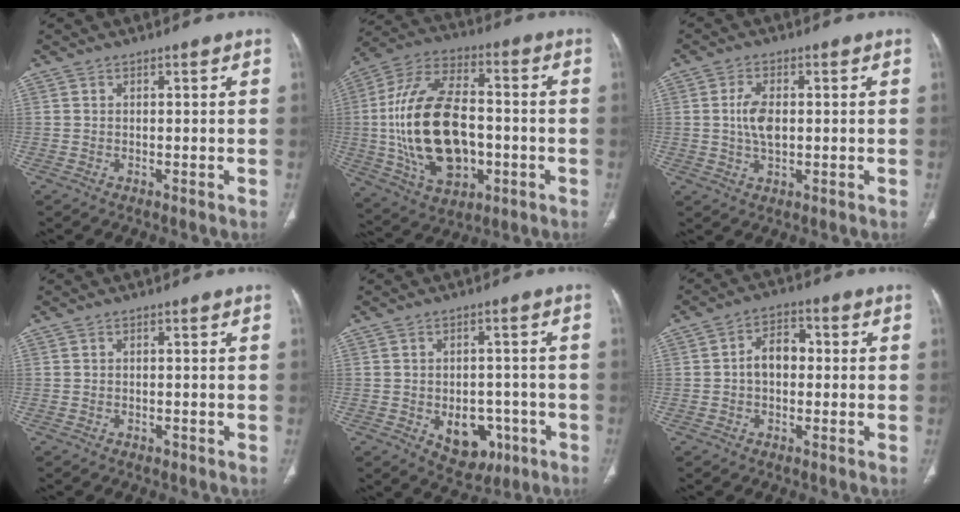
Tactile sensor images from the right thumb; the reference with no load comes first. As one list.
[{"total": 23.3, "force": [-2.5, 13.7, 18.7], "torque": [-0.344, 0.017, -0.032]}, {"total": 5.3, "force": [0.3, 2.9, 4.5], "torque": [-0.091, 0.001, 0.006]}, {"total": 0.7, "force": [-0.4, 0.5, 0.3], "torque": [-0.003, 0.001, -0.007]}, {"total": 9.2, "force": [-3.2, 6.5, 5.8], "torque": [-0.042, 0.020, -0.028]}, {"total": 6.2, "force": [-0.1, 4.3, 4.5], "torque": [-0.060, 0.023, -0.011]}]